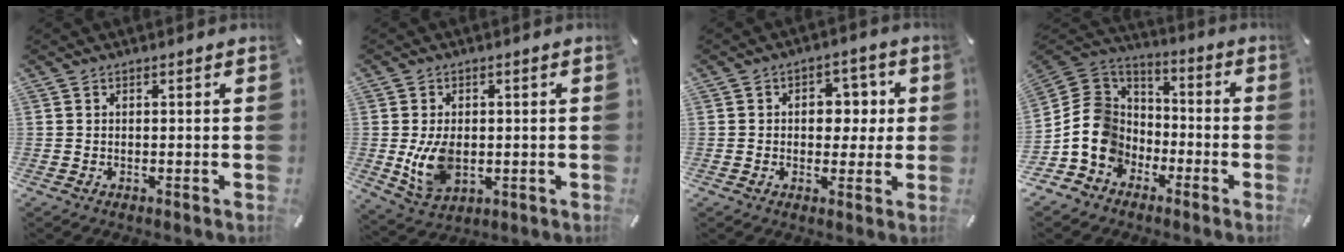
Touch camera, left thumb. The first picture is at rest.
{"total": 8.6, "force": [-0.4, 5.9, 6.2], "torque": [-0.129, -0.007, -0.009]}
{"total": 7.4, "force": [0.5, 5.9, 4.4], "torque": [-0.048, 0.002, 0.000]}
{"total": 13.8, "force": [-4.5, 12.2, 4.7], "torque": [-0.113, 0.026, -0.081]}